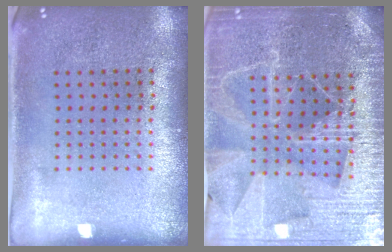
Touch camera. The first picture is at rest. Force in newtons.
{"total": 4.6, "press": 4.3, "slide": 1.8}